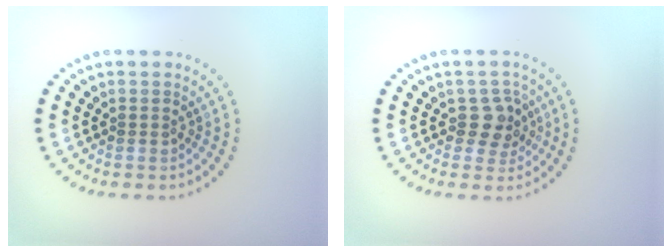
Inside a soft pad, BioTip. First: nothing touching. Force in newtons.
{"total": 2.7, "press": 2.4, "slide": 1.1}